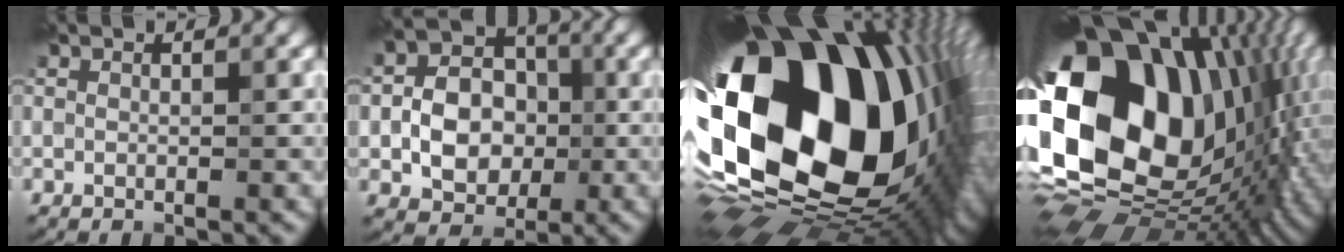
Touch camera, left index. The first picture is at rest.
{"total": 5.9, "force": [-0.8, 4.7, 3.4], "torque": [-0.050, 0.001, -0.016]}
{"total": 23.2, "force": [3.2, 14.5, 17.7], "torque": [-0.344, -0.081, 0.085]}
{"total": 22.7, "force": [1.7, 16.1, 15.9], "torque": [-0.325, -0.043, 0.060]}